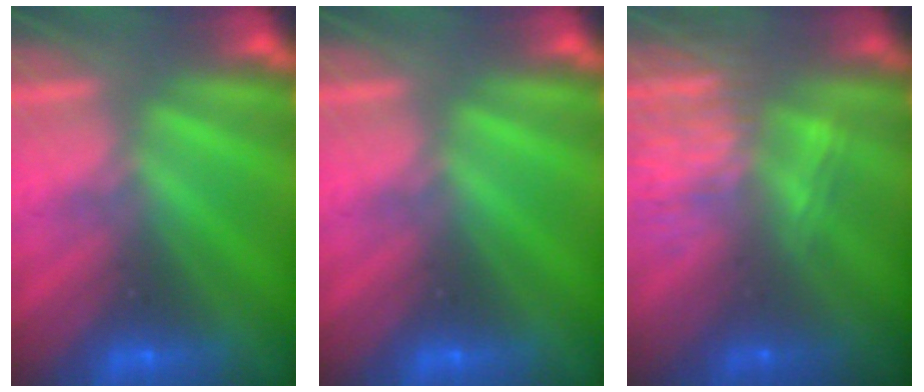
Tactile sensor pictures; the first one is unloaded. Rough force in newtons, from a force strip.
{"total": 0.0}
{"total": 8.4}